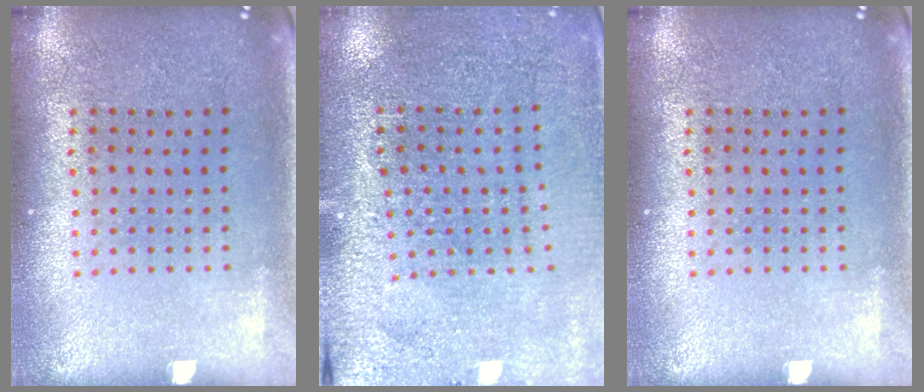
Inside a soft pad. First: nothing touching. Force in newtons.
{"total": 2.8, "press": 2.8, "slide": 0.2}
{"total": 0.0}